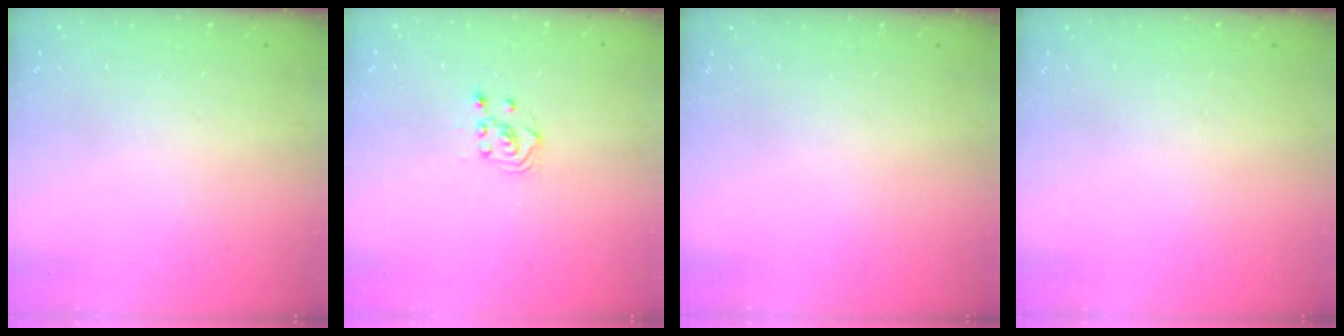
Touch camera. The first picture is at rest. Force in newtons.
{"total": 3.0, "press": 2.8, "slide": 1.1}
{"total": 0.0}
{"total": 0.0}